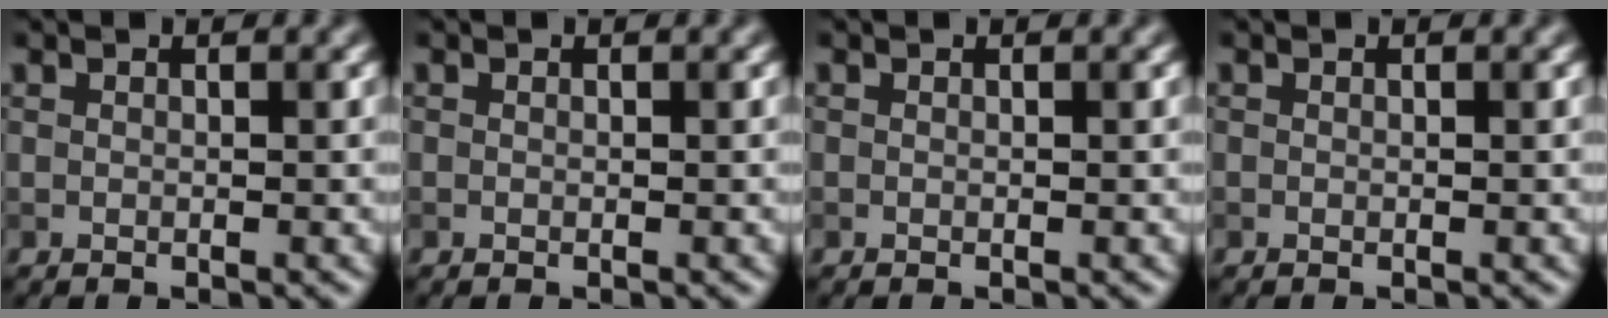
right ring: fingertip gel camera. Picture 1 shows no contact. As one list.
[{"total": 0.0}, {"total": 0.0}, {"total": 0.0}]